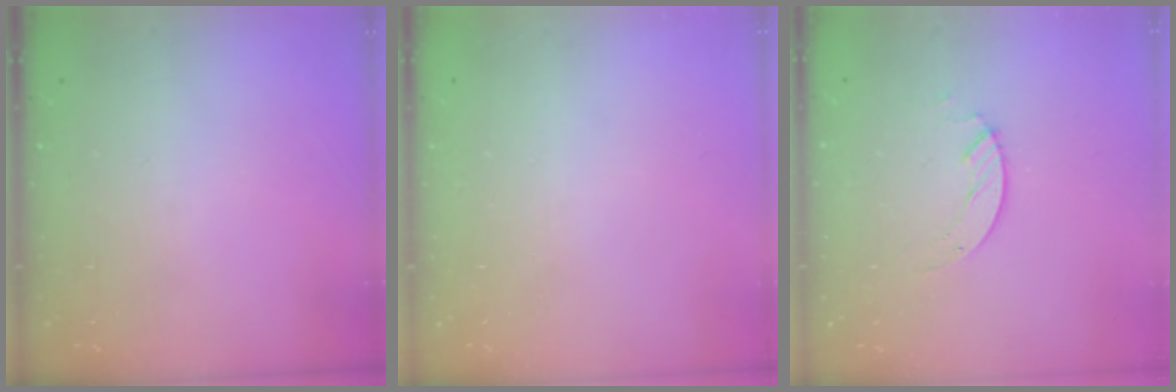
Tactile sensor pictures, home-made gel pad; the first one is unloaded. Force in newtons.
{"total": 0.0}
{"total": 3.1, "press": 3.1, "slide": 0.3}